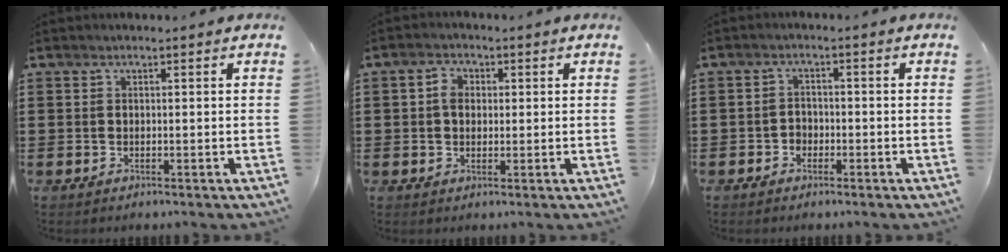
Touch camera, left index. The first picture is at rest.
{"total": 2.9, "force": [0.4, 2.2, 1.8], "torque": [-0.042, 0.012, 0.006]}
{"total": 1.8, "force": [-1.3, 1.2, 0.1], "torque": [-0.010, 0.003, -0.030]}